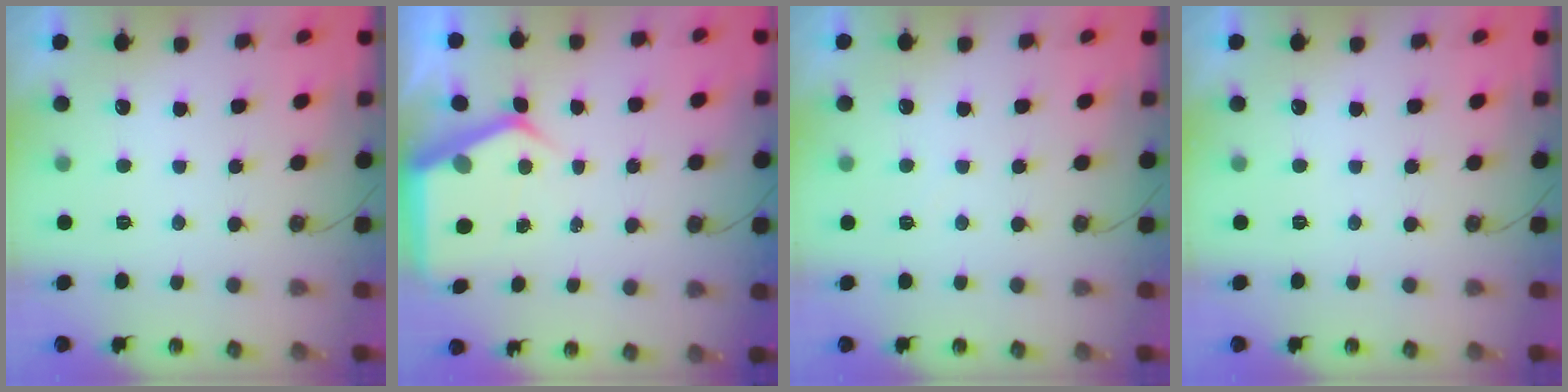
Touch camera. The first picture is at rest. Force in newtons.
{"total": 5.1, "press": 5.1, "slide": 0.3}
{"total": 3.8, "press": 3.8, "slide": 0.4}
{"total": 0.0}